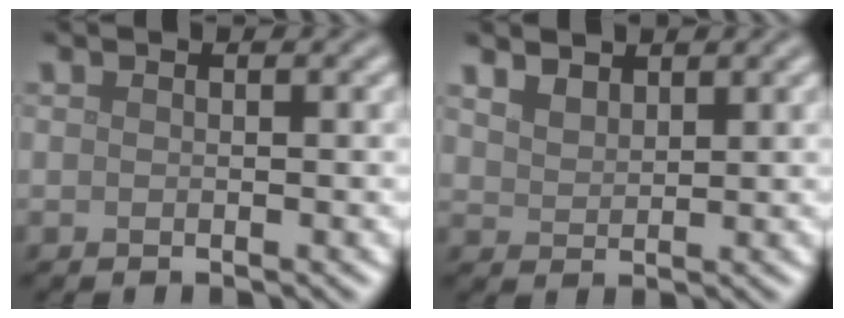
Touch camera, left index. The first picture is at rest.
{"total": 2.5, "force": [2.0, 1.2, 0.9], "torque": [-0.024, 0.002, 0.043]}